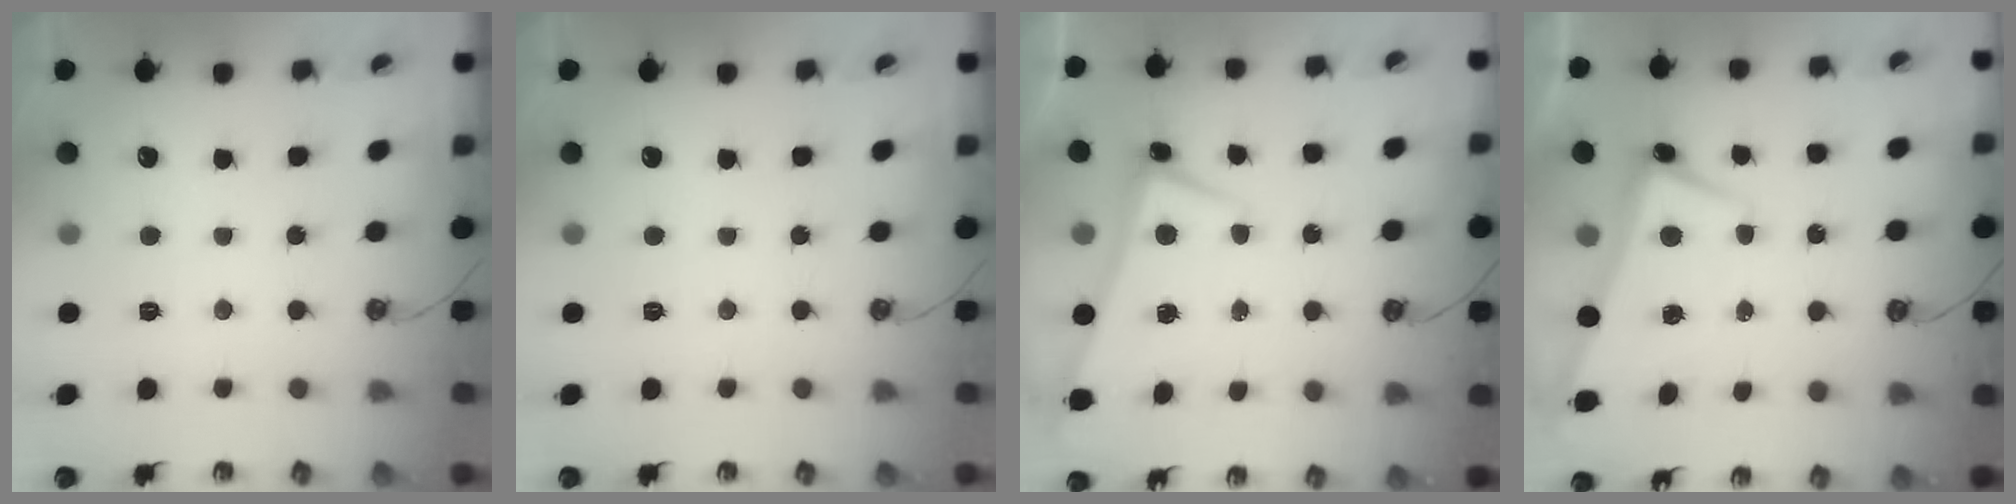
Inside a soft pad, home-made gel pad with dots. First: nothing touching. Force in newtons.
{"total": 0.0}
{"total": 1.2, "press": 0.8, "slide": 0.9}
{"total": 2.6, "press": 2.6, "slide": 0.3}